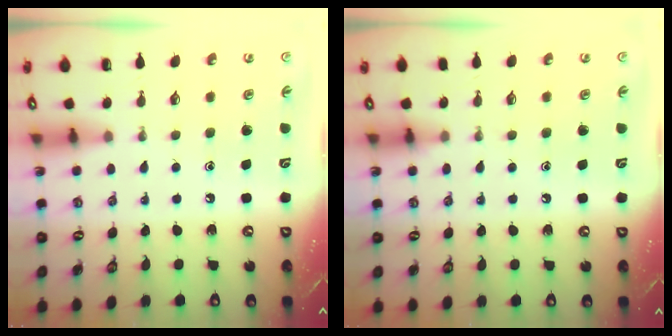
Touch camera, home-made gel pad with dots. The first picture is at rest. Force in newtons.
{"total": 5.2, "press": 5.1, "slide": 0.7}